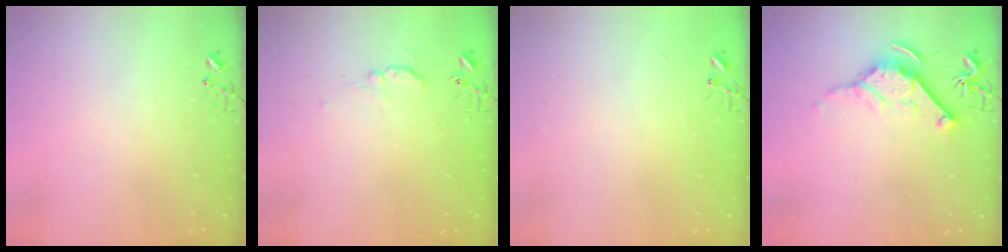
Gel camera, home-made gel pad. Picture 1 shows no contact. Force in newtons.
{"total": 5.6, "press": 5.5, "slide": 0.7}
{"total": 1.8, "press": 1.8, "slide": 0.2}
{"total": 11.4, "press": 11.4, "slide": 0.8}